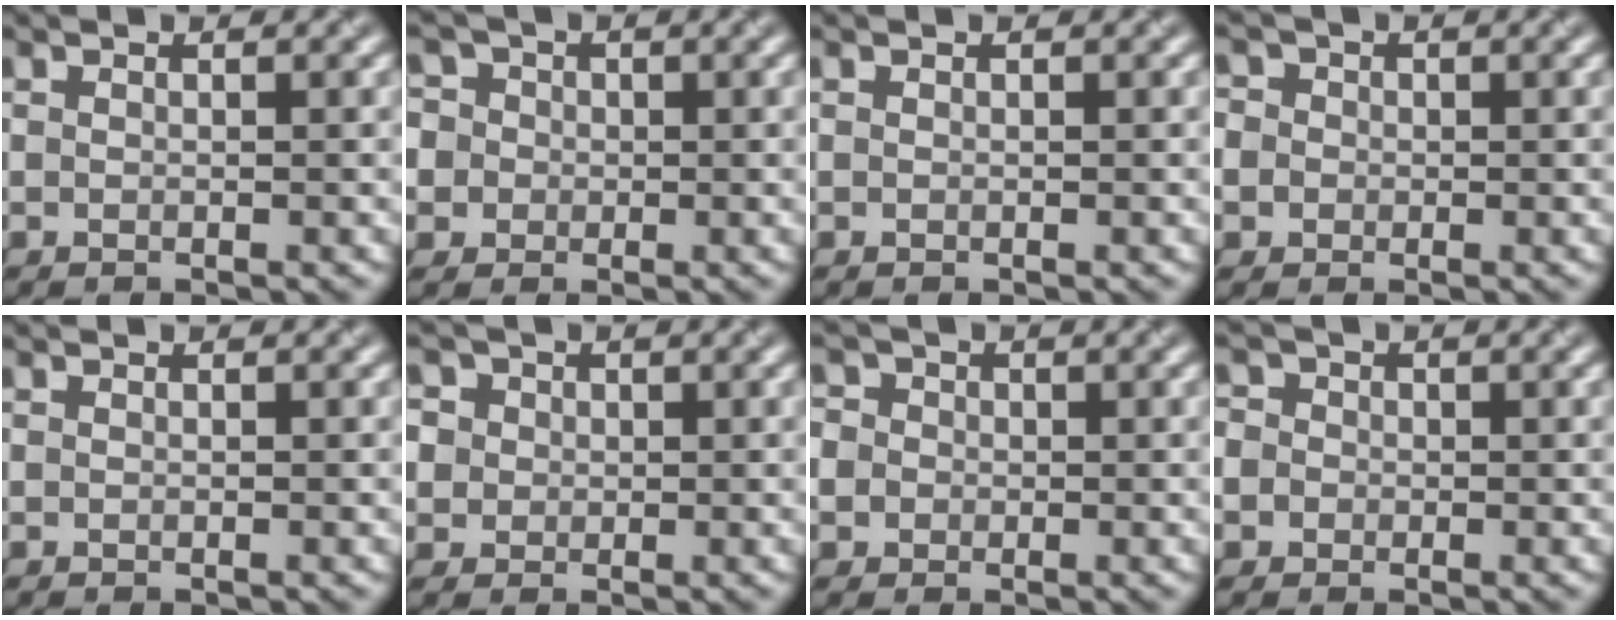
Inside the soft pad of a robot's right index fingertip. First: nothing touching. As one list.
[{"total": 7.6, "force": [0.9, 7.0, 3.0], "torque": [-0.057, 0.038, -0.029]}, {"total": 0.0}, {"total": 6.1, "force": [0.2, 5.6, 2.4], "torque": [-0.058, 0.029, -0.036]}, {"total": 0.0}, {"total": 6.8, "force": [2.7, 5.7, 2.6], "torque": [-0.054, 0.029, 0.020]}, {"total": 6.8, "force": [0.0, 6.2, 2.7], "torque": [-0.060, 0.029, -0.042]}, {"total": 6.2, "force": [-0.5, 5.7, 2.4], "torque": [-0.051, 0.025, -0.050]}]